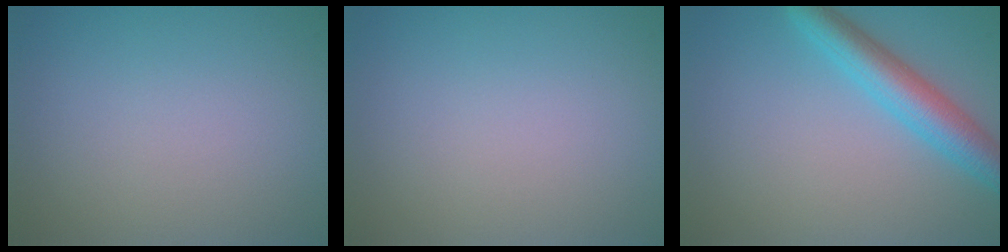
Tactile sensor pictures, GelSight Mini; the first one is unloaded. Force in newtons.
{"total": 0.0}
{"total": 4.5, "press": 4.5, "slide": 0.2}